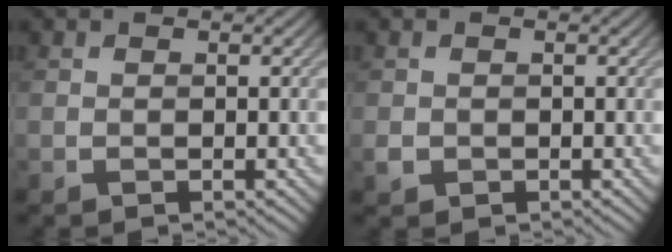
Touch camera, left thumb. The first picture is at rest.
{"total": 1.1, "force": [-0.3, 1.0, 0.4], "torque": [-0.008, -0.006, -0.007]}